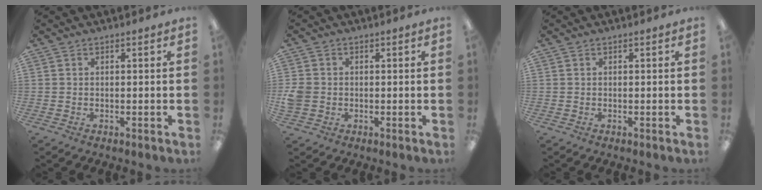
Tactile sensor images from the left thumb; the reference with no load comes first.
{"total": 3.7, "force": [-0.4, 3.5, 1.3], "torque": [-0.015, 0.005, -0.007]}
{"total": 0.0}